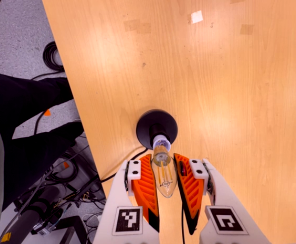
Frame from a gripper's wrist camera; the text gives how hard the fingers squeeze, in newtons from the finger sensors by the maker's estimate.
{"total": 20.5, "left": 23.0, "right": 18.0}